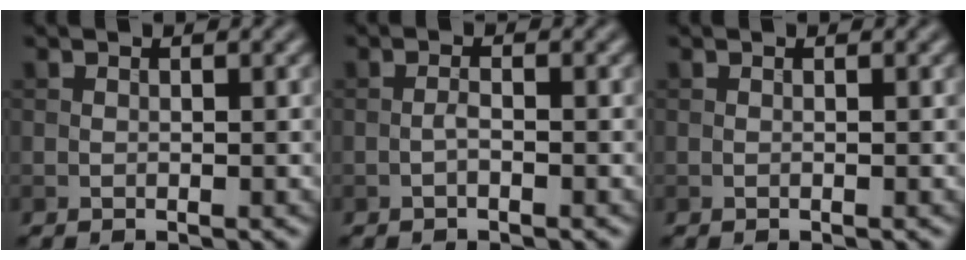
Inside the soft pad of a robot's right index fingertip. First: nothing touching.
{"total": 0.9, "force": [-0.5, 0.2, 0.8], "torque": [-0.016, 0.002, -0.011]}
{"total": 0.0}